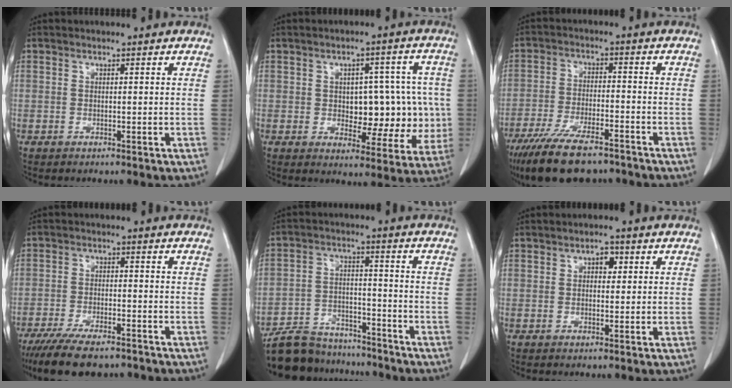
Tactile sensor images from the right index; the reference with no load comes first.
{"total": 14.8, "force": [-0.2, 8.3, 12.2], "torque": [-0.167, 0.031, 0.021]}
{"total": 15.5, "force": [-11.6, 4.9, 9.0], "torque": [-0.183, -0.028, -0.196]}
{"total": 12.1, "force": [-9.4, 3.7, 6.7], "torque": [-0.113, -0.016, -0.149]}
{"total": 13.9, "force": [-12.3, 5.5, 3.6], "torque": [-0.070, 0.021, -0.199]}
{"total": 2.6, "force": [0.8, 1.5, 1.9], "torque": [-0.033, 0.011, 0.012]}